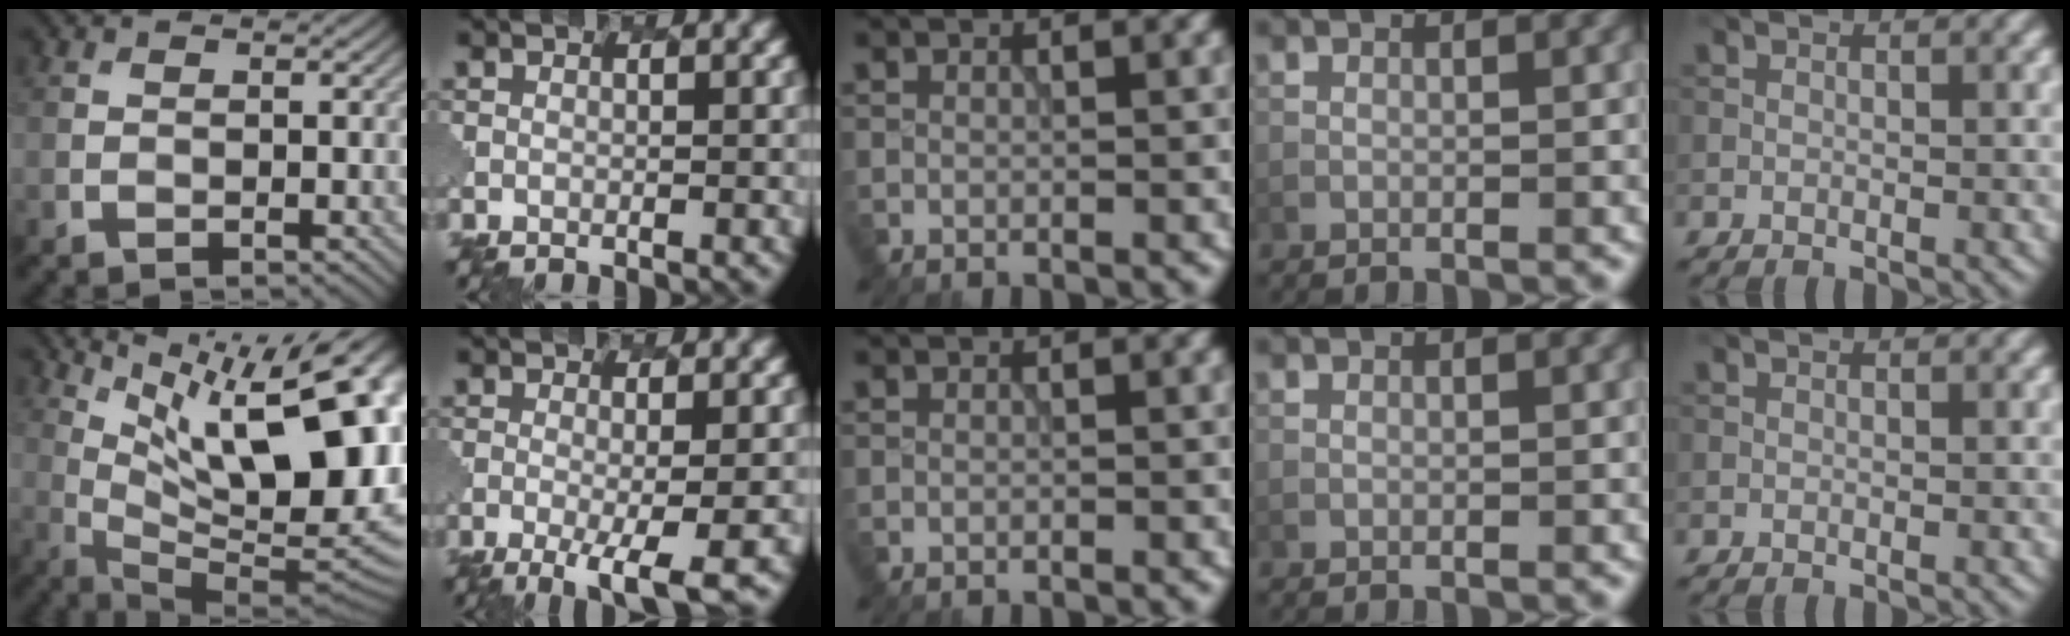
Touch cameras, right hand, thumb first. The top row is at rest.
{"thumb": {"total": 17.7, "force": [6.3, 5.6, 15.6], "torque": [-0.221, 0.019, 0.116]}, "index": {"total": 6.0, "force": [-2.7, 1.4, 5.1], "torque": [-0.068, -0.006, -0.039]}}